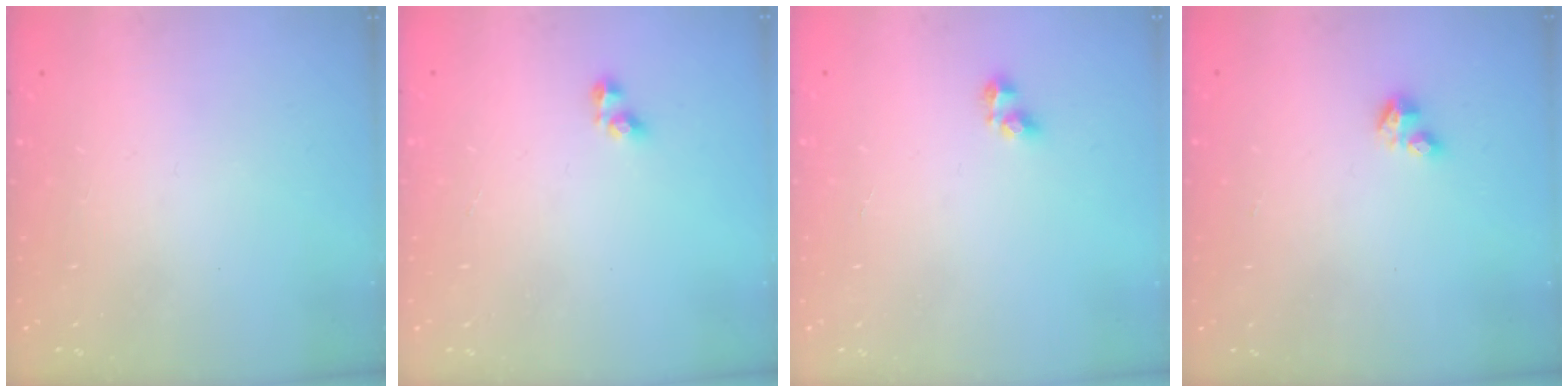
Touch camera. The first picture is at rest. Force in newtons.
{"total": 2.5, "press": 2.5, "slide": 0.1}
{"total": 4.0, "press": 3.9, "slide": 0.5}
{"total": 2.9, "press": 2.8, "slide": 0.6}